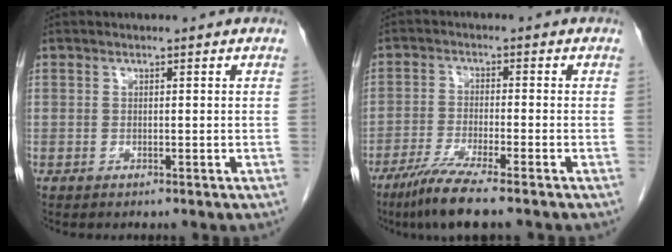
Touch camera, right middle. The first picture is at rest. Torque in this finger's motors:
{"motor_torque": [1.10, -1.03, 0.18, 0.05]}